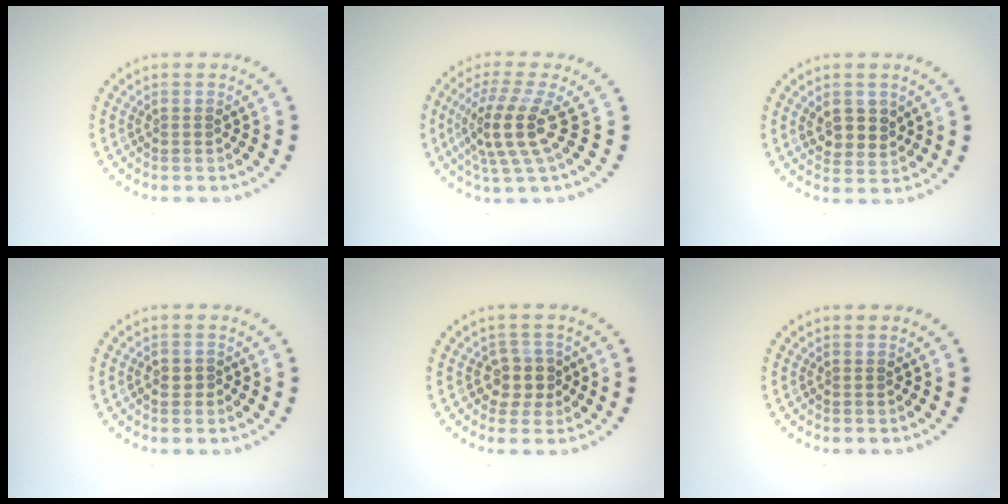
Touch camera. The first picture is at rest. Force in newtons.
{"total": 4.3, "press": 3.4, "slide": 2.7}
{"total": 2.8, "press": 2.7, "slide": 0.9}
{"total": 0.8, "press": 0.7, "slide": 0.4}
{"total": 2.7, "press": 2.3, "slide": 1.4}
{"total": 0.0}